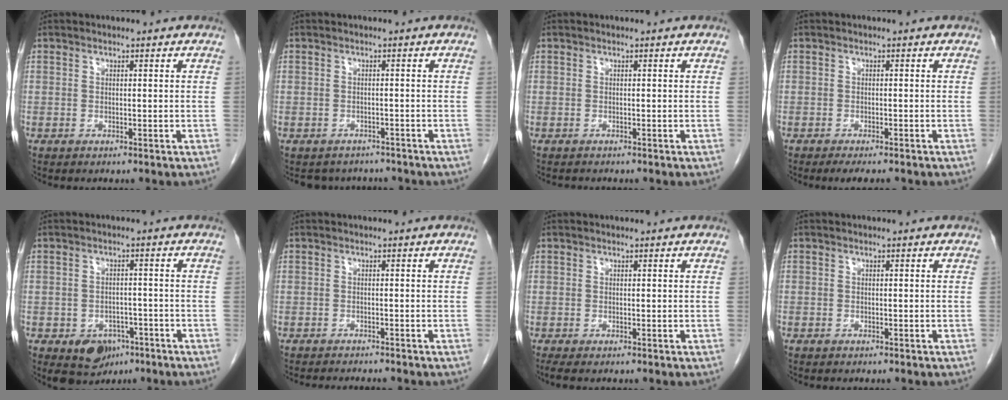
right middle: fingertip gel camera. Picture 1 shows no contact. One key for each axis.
{"total": 4.6, "fx": -4.2, "fy": 1.9, "fz": 0.0, "tx": 0.004, "ty": 0.006, "tz": -0.051}
{"total": 0.8, "fx": -0.7, "fy": 0.2, "fz": 0.2, "tx": -0.008, "ty": -0.002, "tz": -0.010}
{"total": 4.1, "fx": -3.4, "fy": 0.9, "fz": 2.2, "tx": -0.023, "ty": -0.007, "tz": -0.046}
{"total": 5.6, "fx": -3.1, "fy": 3.9, "fz": 2.4, "tx": -0.030, "ty": 0.004, "tz": -0.036}
{"total": 4.5, "fx": -4.2, "fy": 0.5, "fz": 1.5, "tx": -0.015, "ty": -0.008, "tz": -0.059}
{"total": 1.0, "fx": -0.8, "fy": 0.0, "fz": 0.6, "tx": -0.011, "ty": -0.005, "tz": -0.013}
{"total": 0.0}